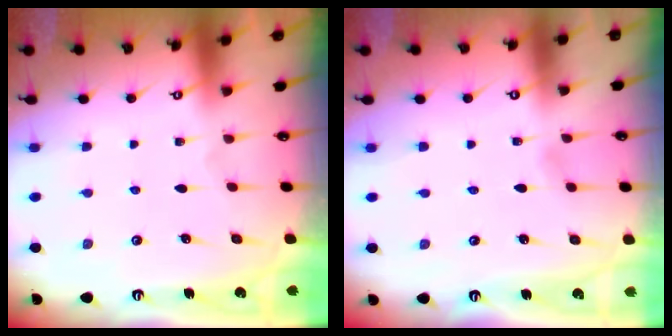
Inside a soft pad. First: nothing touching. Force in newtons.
{"total": 1.4, "press": 1.4, "slide": 0.1}